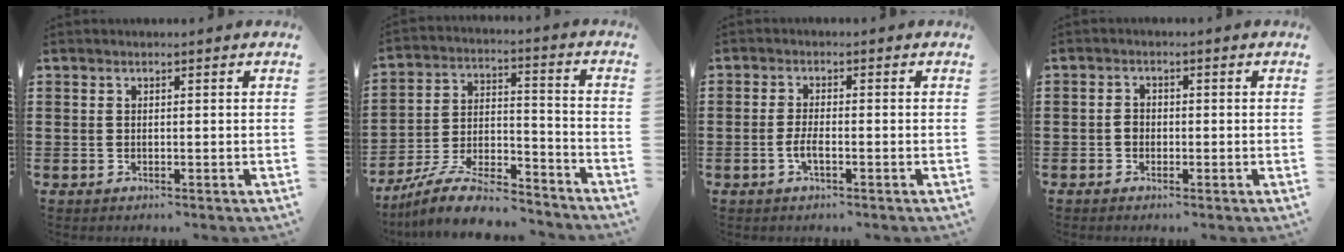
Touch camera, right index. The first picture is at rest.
{"total": 10.7, "force": [-9.3, 2.0, 4.9], "torque": [-0.091, 0.026, -0.182]}
{"total": 2.5, "force": [-1.0, 0.5, 2.2], "torque": [-0.047, -0.001, -0.020]}
{"total": 1.3, "force": [-0.5, 1.0, 0.6], "torque": [-0.015, 0.002, -0.010]}